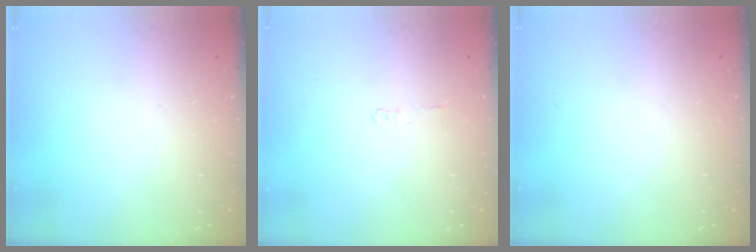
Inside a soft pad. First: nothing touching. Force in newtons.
{"total": 1.2, "press": 1.2, "slide": 0.3}
{"total": 0.0}